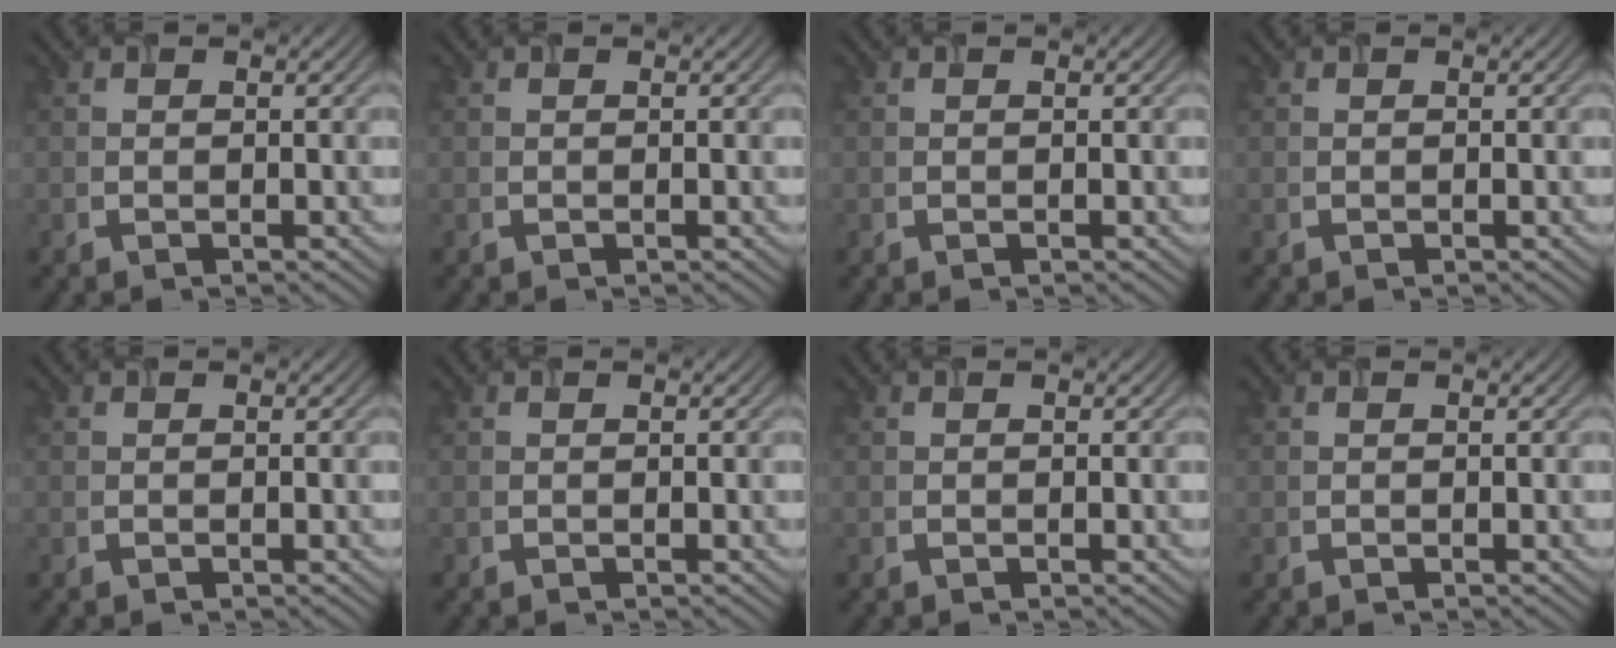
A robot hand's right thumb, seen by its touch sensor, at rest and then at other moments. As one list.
[{"total": 0.0}, {"total": 0.0}, {"total": 0.0}, {"total": 0.0}, {"total": 0.0}, {"total": 0.0}, {"total": 0.0}]